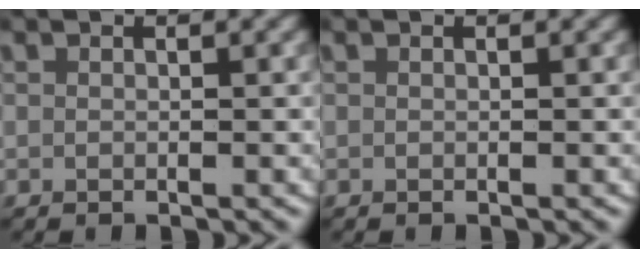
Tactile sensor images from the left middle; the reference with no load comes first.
{"total": 0.0}